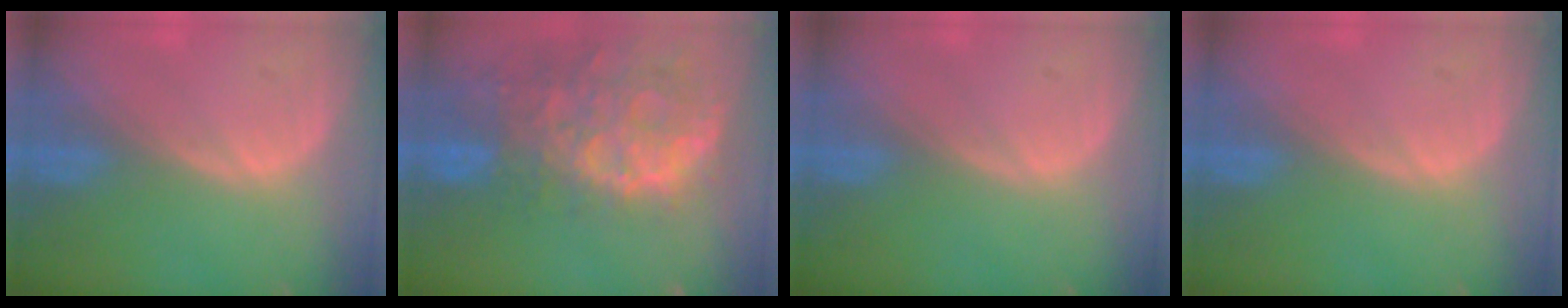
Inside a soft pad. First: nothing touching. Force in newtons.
{"total": 13.6, "press": 11.0, "slide": 7.9}
{"total": 0.0}
{"total": 0.0}